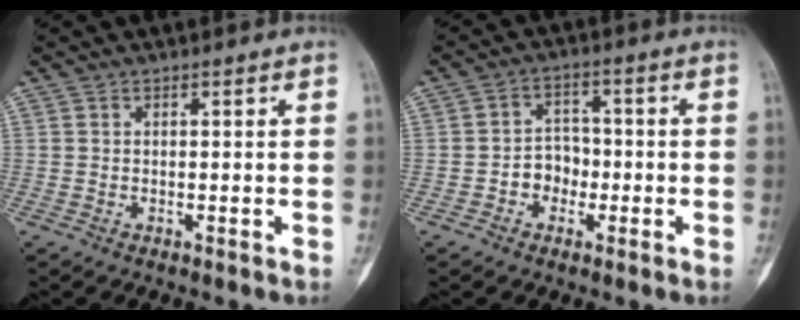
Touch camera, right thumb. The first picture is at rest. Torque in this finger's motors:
{"motor_torque": [0.66, 0.58, 0.45, -0.27, -0.01]}